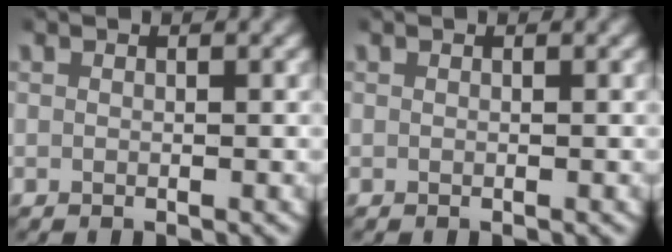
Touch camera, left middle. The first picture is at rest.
{"total": 0.0}